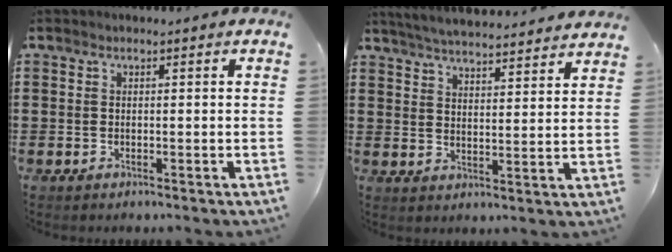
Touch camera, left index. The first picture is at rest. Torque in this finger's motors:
{"motor_torque": [2.14, 0.00, 0.30, 0.08]}